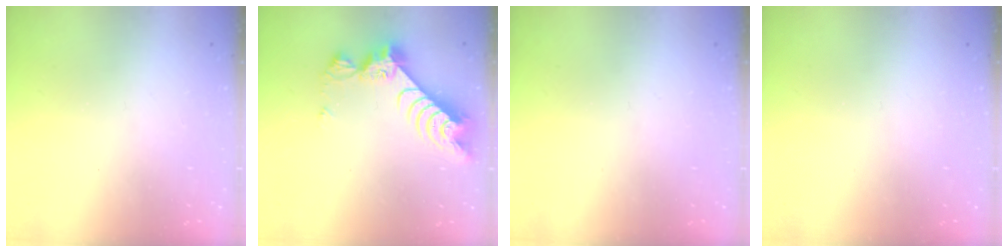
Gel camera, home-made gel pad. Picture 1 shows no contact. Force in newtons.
{"total": 9.9, "press": 9.8, "slide": 1.0}
{"total": 0.0}
{"total": 0.0}